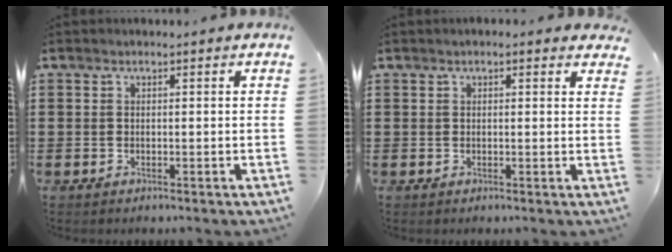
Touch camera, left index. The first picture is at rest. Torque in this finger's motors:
{"motor_torque": [1.31, -0.32, 0.12, 0.00]}